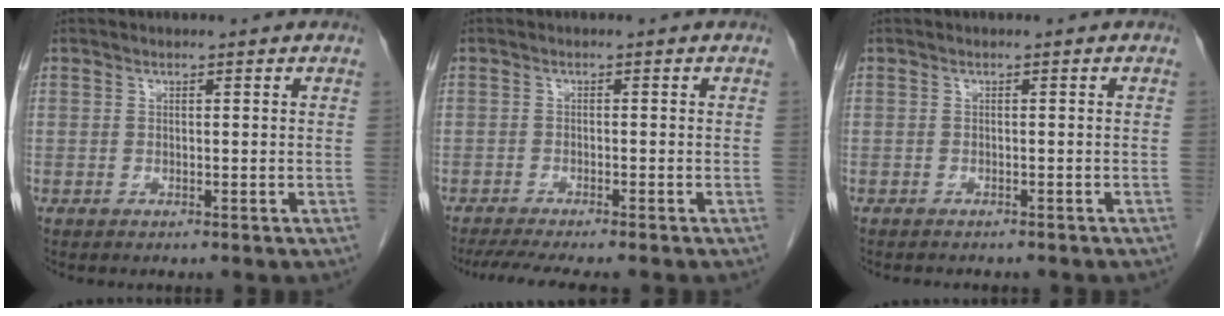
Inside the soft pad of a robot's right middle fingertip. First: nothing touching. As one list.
[{"total": 7.7, "force": [-6.6, 0.5, 4.0], "torque": [-0.054, -0.011, -0.102]}, {"total": 4.6, "force": [-4.0, 1.4, 1.8], "torque": [-0.025, -0.004, -0.043]}]